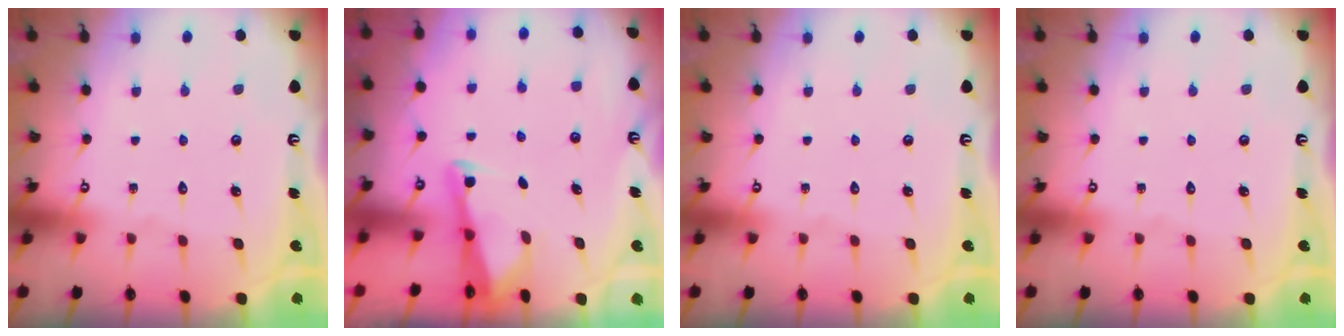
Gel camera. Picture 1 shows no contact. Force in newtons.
{"total": 2.8, "press": 2.8, "slide": 0.1}
{"total": 0.0}
{"total": 0.0}